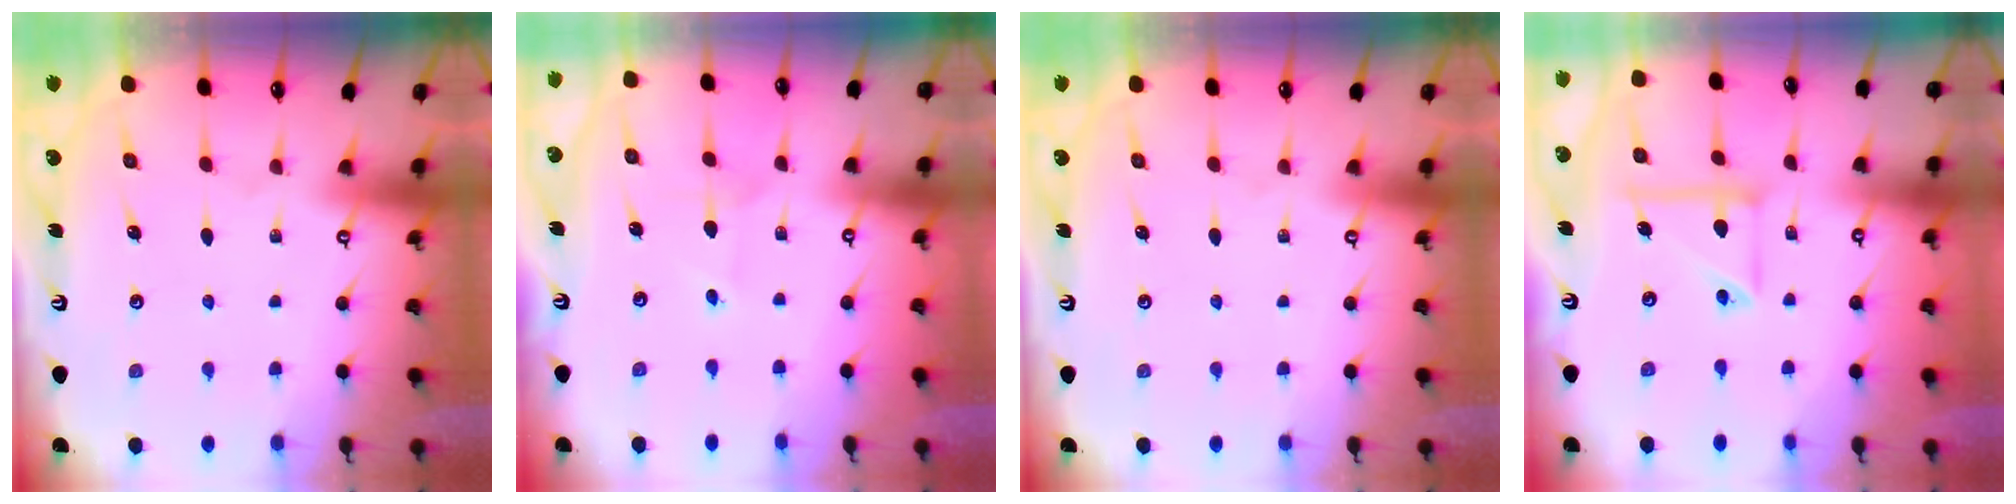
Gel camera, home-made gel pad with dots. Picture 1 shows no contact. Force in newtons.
{"total": 1.8, "press": 1.8, "slide": 0.2}
{"total": 0.0}
{"total": 9.8, "press": 9.7, "slide": 1.3}